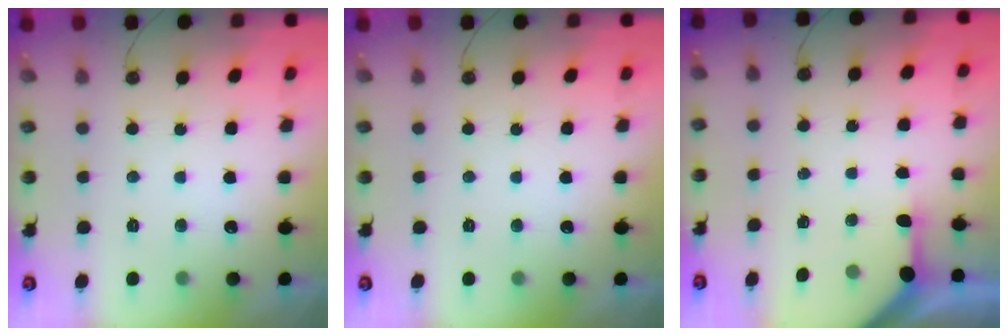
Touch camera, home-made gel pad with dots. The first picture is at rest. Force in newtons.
{"total": 0.0}
{"total": 3.4, "press": 3.4, "slide": 0.4}